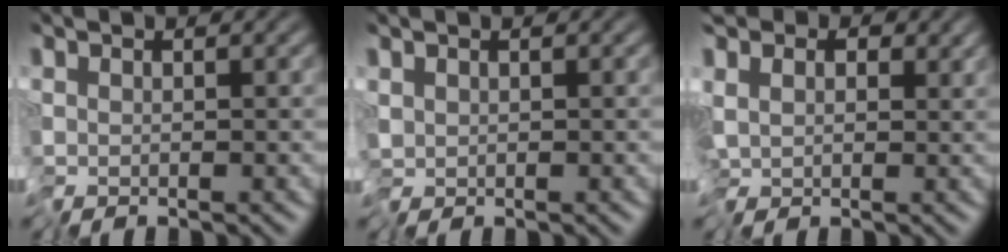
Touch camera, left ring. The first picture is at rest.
{"total": 1.3, "force": [-0.2, 0.7, 1.0], "torque": [-0.023, -0.002, -0.007]}
{"total": 4.1, "force": [0.6, 3.2, 2.5], "torque": [-0.062, 0.001, 0.006]}